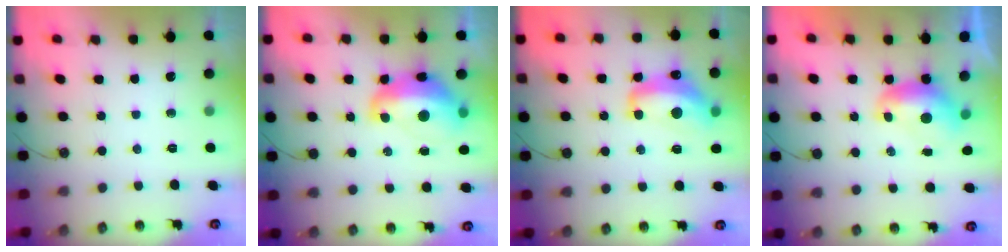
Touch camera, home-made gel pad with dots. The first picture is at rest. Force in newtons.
{"total": 6.8, "press": 6.7, "slide": 1.2}
{"total": 7.9, "press": 7.9, "slide": 0.7}
{"total": 1.2, "press": 1.1, "slide": 0.5}